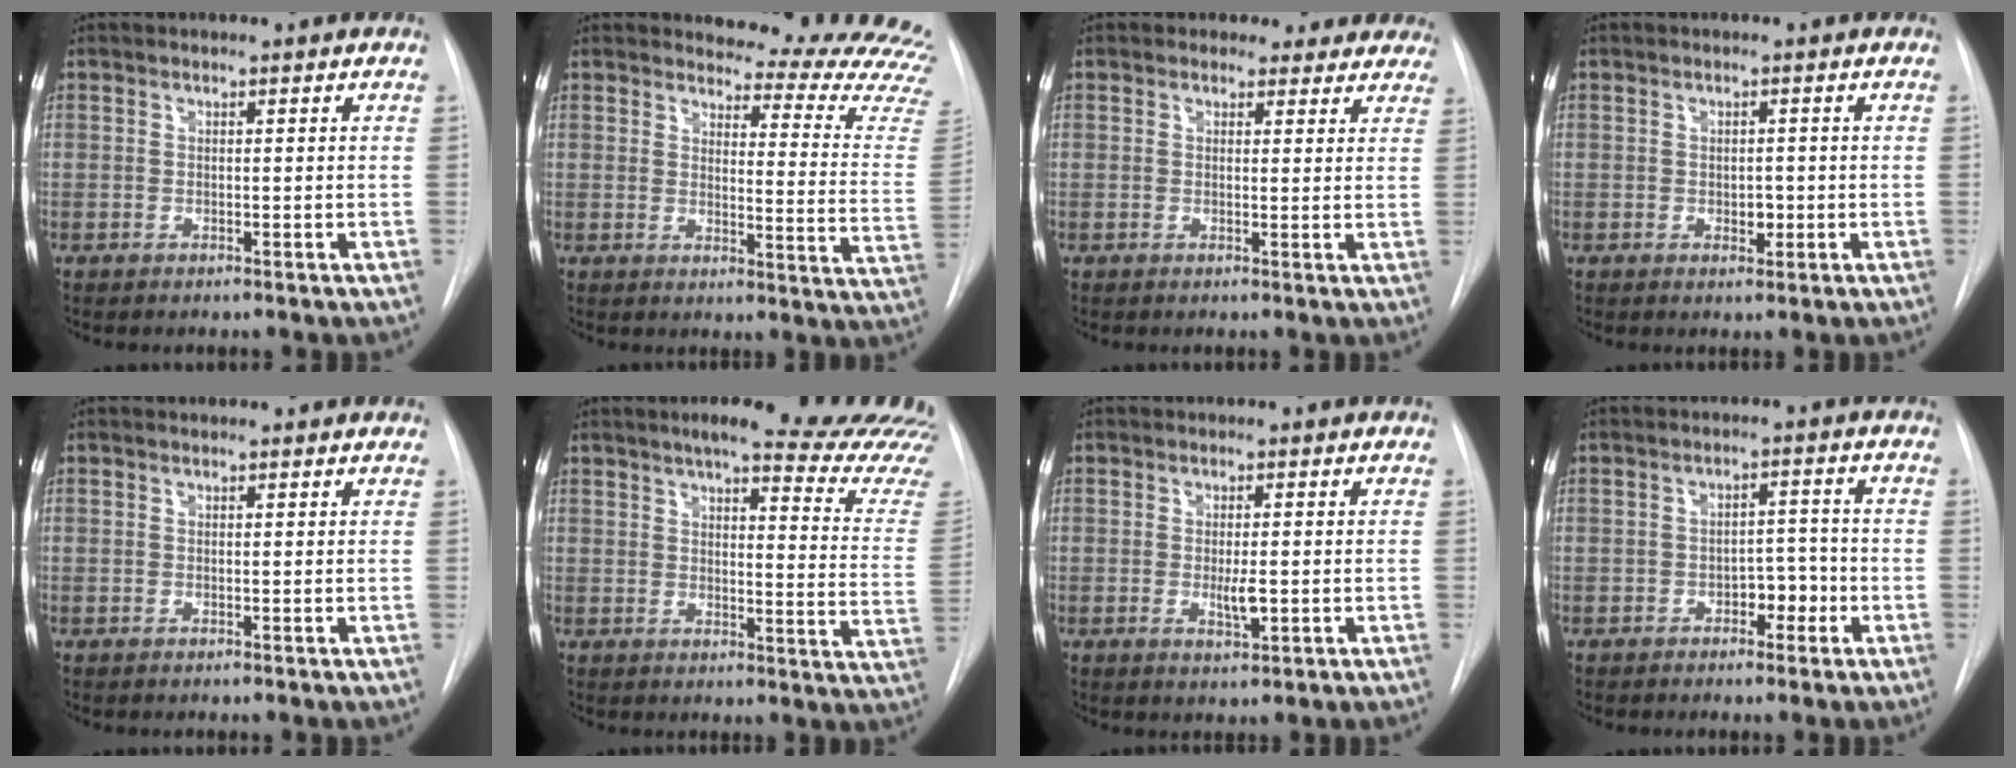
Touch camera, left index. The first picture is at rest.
{"total": 18.7, "force": [18.2, 2.1, 3.8], "torque": [-0.027, -0.143, 0.181]}
{"total": 9.0, "force": [8.0, 4.2, 0.4], "torque": [0.036, -0.002, 0.061]}
{"total": 1.5, "force": [-0.2, 1.0, 1.1], "torque": [-0.013, 0.000, -0.001]}
{"total": 2.7, "force": [2.6, 0.6, 0.5], "torque": [-0.013, 0.015, 0.025]}
{"total": 23.5, "force": [21.6, 0.7, 9.2], "torque": [-0.116, -0.105, 0.240]}
{"total": 2.7, "force": [-0.2, 0.7, 2.5], "torque": [-0.042, -0.005, -0.002]}
{"total": 3.5, "force": [-1.6, 2.0, 2.4], "torque": [-0.023, 0.010, -0.024]}